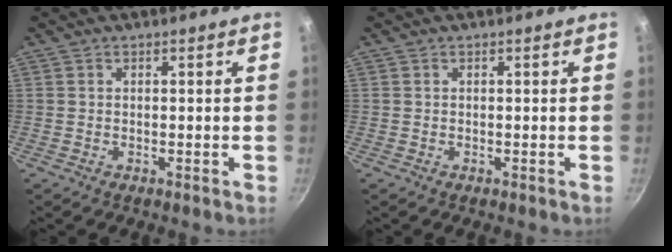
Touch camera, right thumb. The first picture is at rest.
{"total": 0.0}